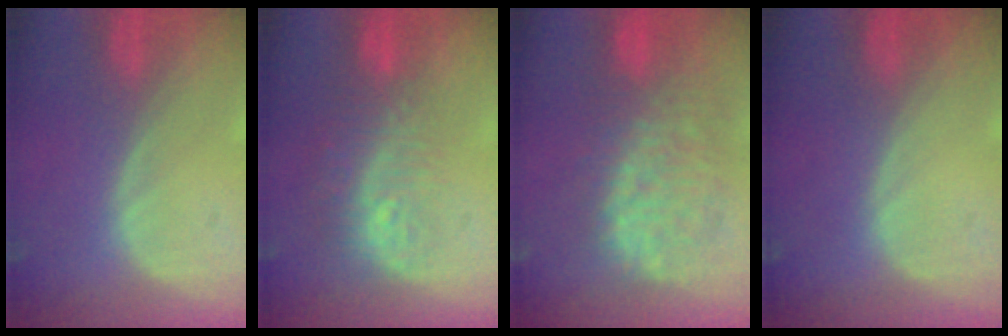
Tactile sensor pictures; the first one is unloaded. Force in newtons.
{"total": 9.6, "press": 8.0, "slide": 5.4}
{"total": 10.2, "press": 9.7, "slide": 3.2}
{"total": 0.0}